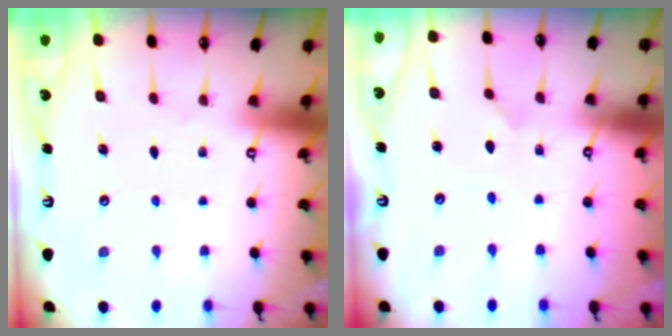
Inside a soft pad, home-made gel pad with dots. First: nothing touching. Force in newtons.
{"total": 2.6, "press": 2.6, "slide": 0.1}